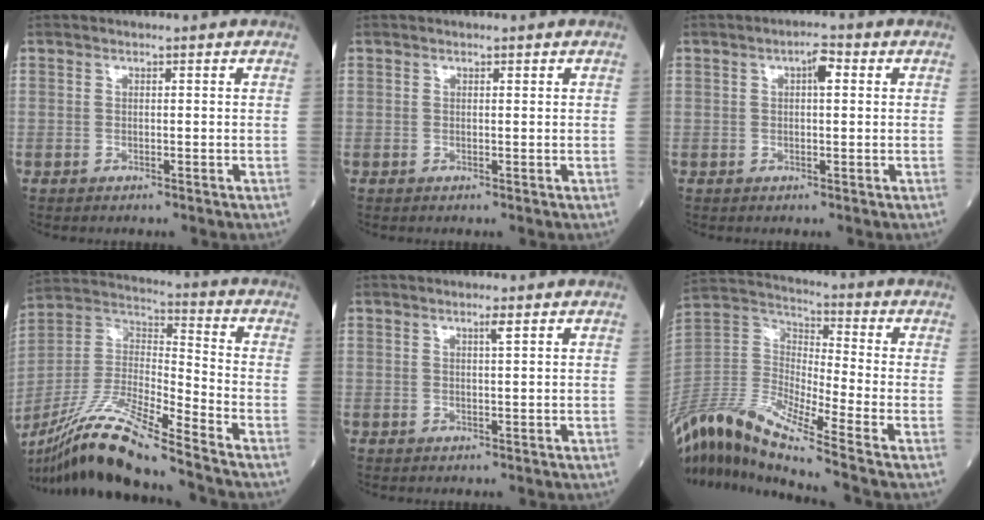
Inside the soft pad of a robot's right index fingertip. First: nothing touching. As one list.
[{"total": 0.0}, {"total": 2.8, "force": [0.8, 0.8, 2.6], "torque": [-0.043, 0.009, 0.012]}, {"total": 18.3, "force": [-14.7, 0.2, 10.9], "torque": [-0.244, -0.018, -0.277]}, {"total": 1.2, "force": [0.7, -0.2, 1.0], "torque": [-0.021, -0.002, 0.013]}, {"total": 17.4, "force": [-13.2, -0.3, 11.3], "torque": [-0.235, -0.006, -0.253]}]